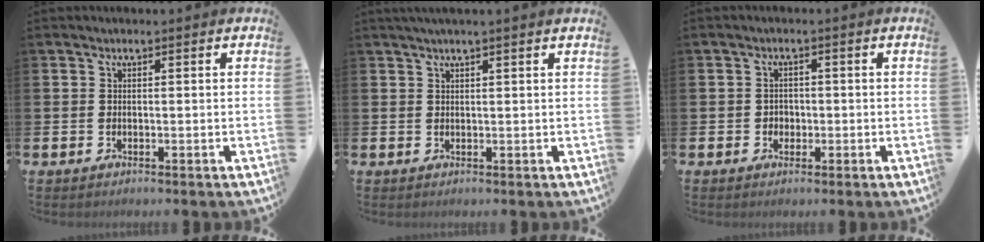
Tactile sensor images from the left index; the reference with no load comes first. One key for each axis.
{"total": 1.4, "fx": 1.1, "fy": -0.3, "fz": 0.8, "tx": -0.017, "ty": 0.002, "tz": 0.021}
{"total": 1.6, "fx": -0.3, "fy": 1.5, "fz": 0.3, "tx": 0.005, "ty": 0.001, "tz": -0.011}